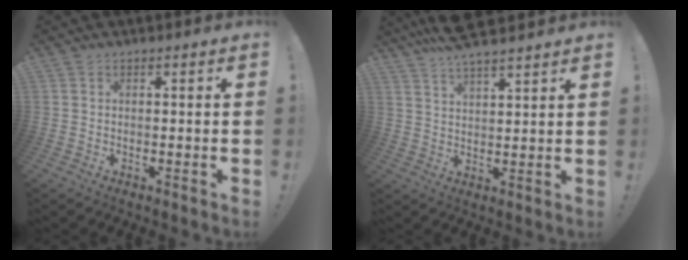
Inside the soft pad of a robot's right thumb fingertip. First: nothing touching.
{"total": 7.3, "force": [6.6, 0.8, 3.1], "torque": [-0.060, -0.037, 0.121]}